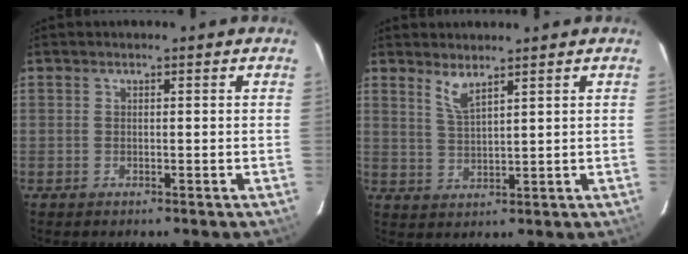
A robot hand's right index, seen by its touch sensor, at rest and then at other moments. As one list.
[{"total": 3.9, "force": [3.1, 0.4, 2.3], "torque": [-0.049, -0.004, 0.063]}]